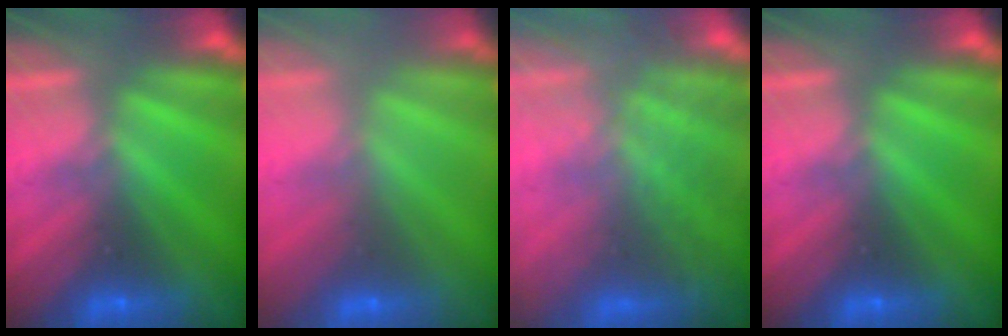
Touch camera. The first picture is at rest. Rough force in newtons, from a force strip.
{"total": 2.9}
{"total": 9.0}
{"total": 0.0}